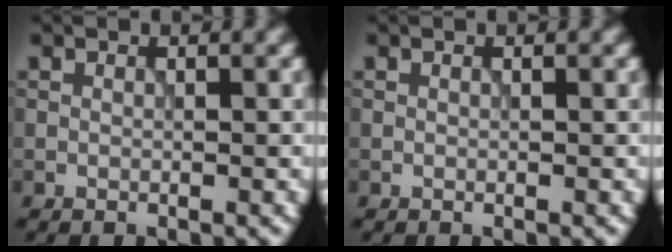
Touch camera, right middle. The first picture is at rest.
{"total": 0.0}